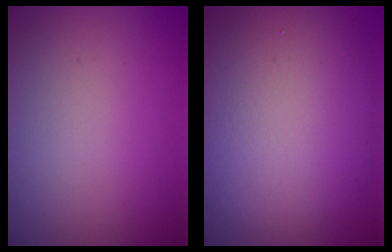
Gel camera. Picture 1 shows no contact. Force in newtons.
{"total": 11.2, "press": 11.2, "slide": 0.4}